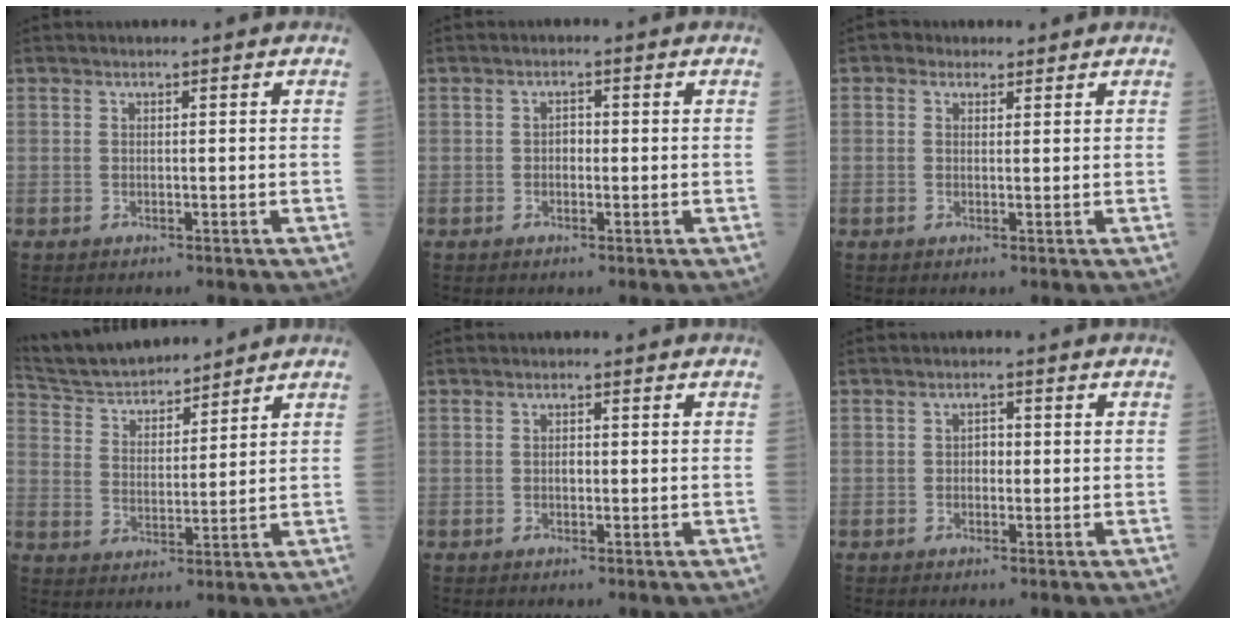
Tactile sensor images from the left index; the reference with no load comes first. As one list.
[{"total": 1.4, "force": [-0.2, 1.0, 1.0], "torque": [-0.013, 0.004, -0.006]}, {"total": 2.2, "force": [1.3, 1.7, 0.4], "torque": [-0.005, 0.014, 0.016]}, {"total": 13.0, "force": [12.1, 2.5, 3.9], "torque": [-0.076, 0.027, 0.222]}, {"total": 1.0, "force": [-0.1, 0.6, 0.7], "torque": [-0.013, 0.002, -0.002]}, {"total": 1.6, "force": [-0.1, 1.1, 1.1], "torque": [-0.013, 0.005, -0.005]}]